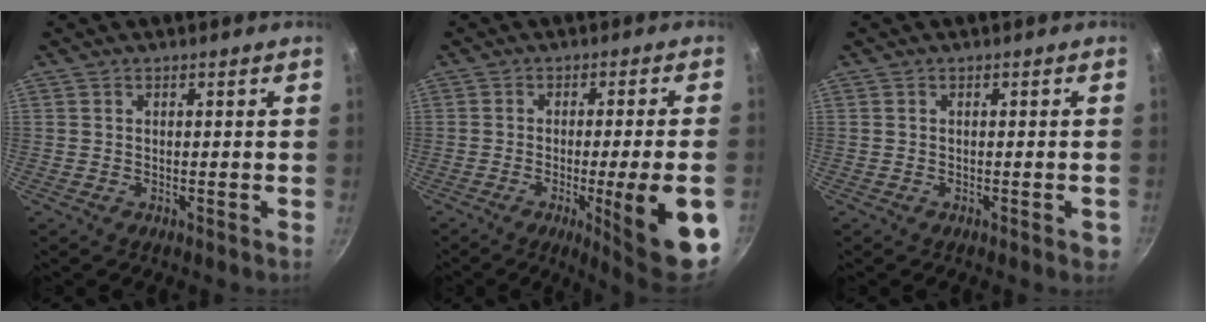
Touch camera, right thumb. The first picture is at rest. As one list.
[{"total": 14.6, "force": [-4.4, 1.4, 13.8], "torque": [-0.176, 0.006, -0.054]}, {"total": 1.8, "force": [-0.8, 0.6, 1.5], "torque": [-0.016, 0.002, -0.010]}]